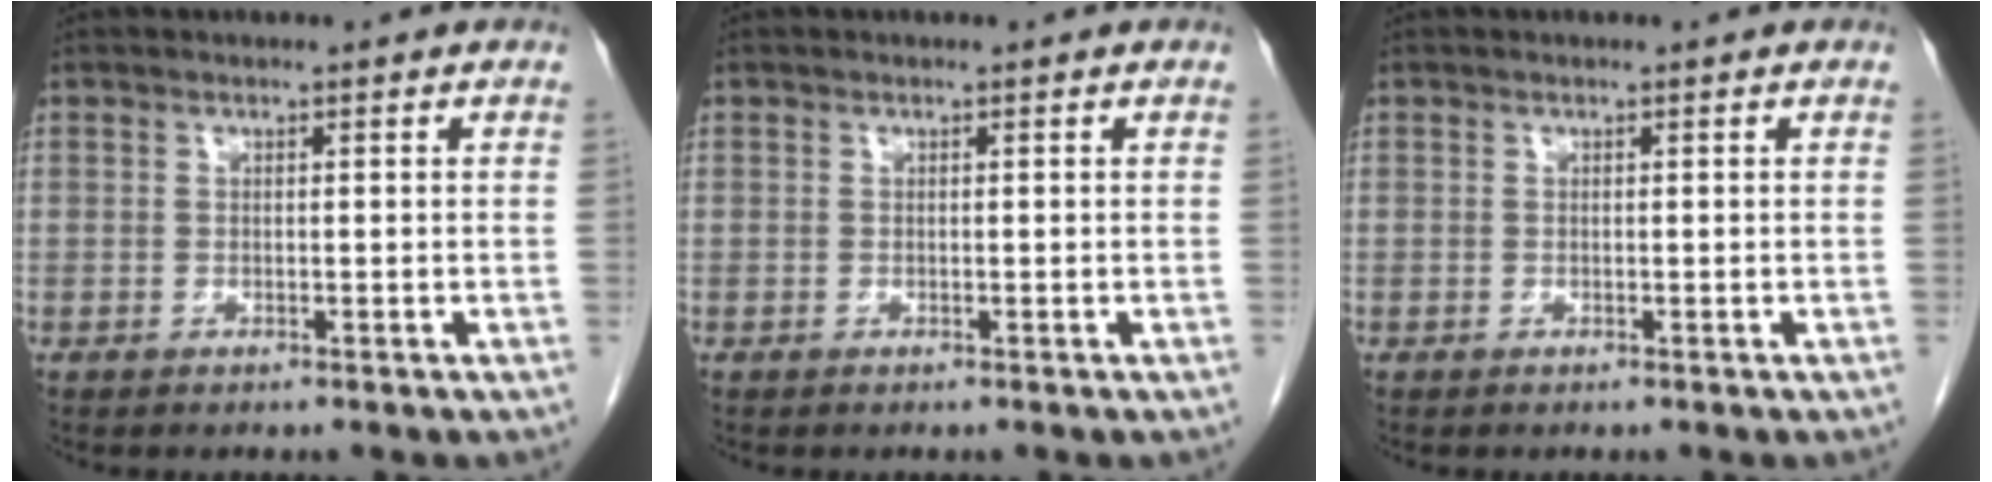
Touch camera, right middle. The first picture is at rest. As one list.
[{"total": 0.0}, {"total": 0.0}]